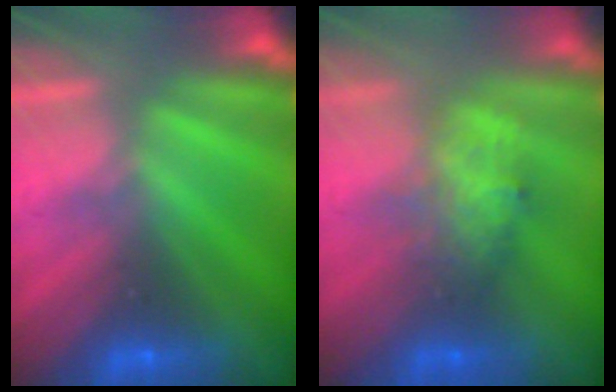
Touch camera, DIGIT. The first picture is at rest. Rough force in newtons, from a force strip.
{"total": 2.8}